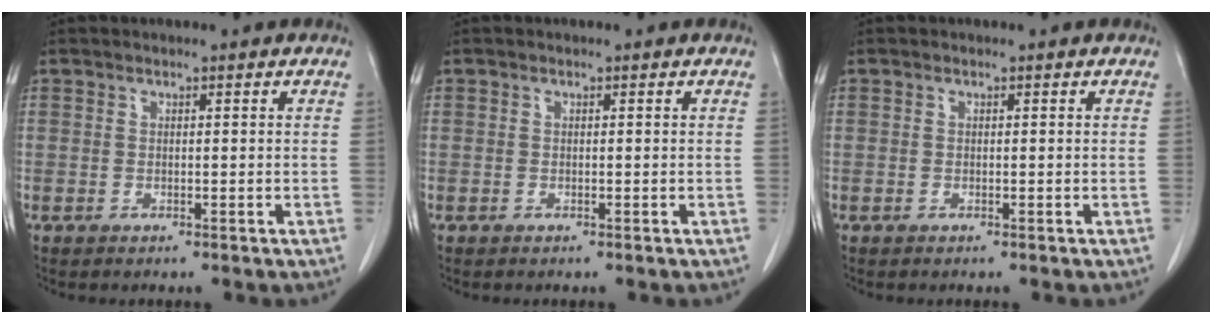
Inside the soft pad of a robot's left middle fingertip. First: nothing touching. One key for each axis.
{"total": 0.0}
{"total": 0.0}